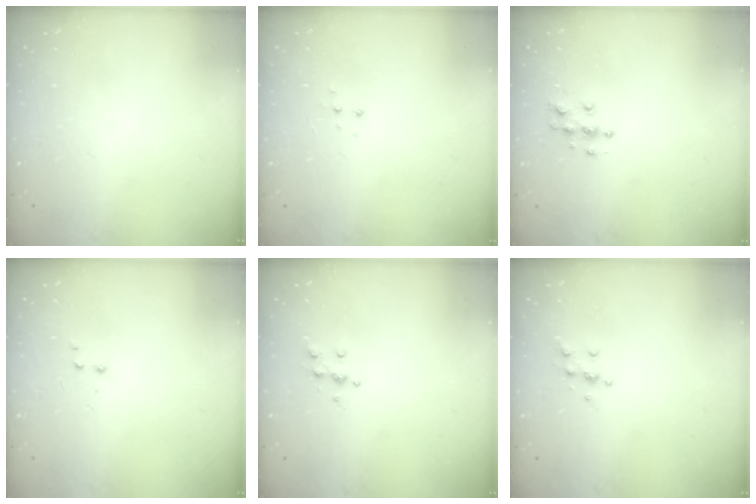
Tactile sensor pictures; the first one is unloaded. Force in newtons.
{"total": 5.2, "press": 5.2, "slide": 0.3}
{"total": 4.9, "press": 4.9, "slide": 0.1}
{"total": 2.6, "press": 2.5, "slide": 0.6}
{"total": 4.7, "press": 4.6, "slide": 0.5}
{"total": 5.4, "press": 5.3, "slide": 0.4}